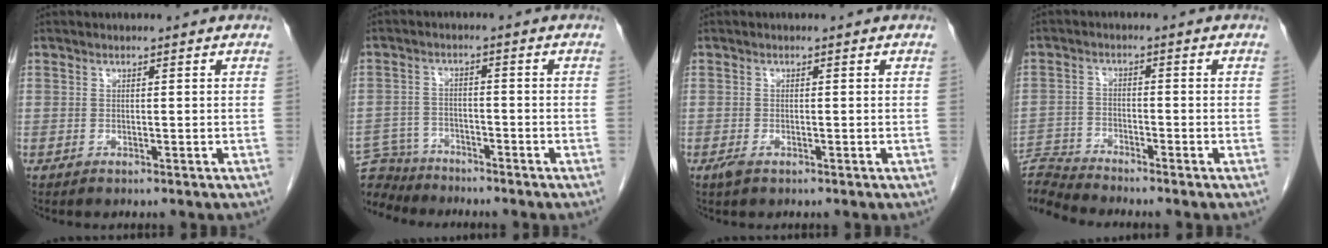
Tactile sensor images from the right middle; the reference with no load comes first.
{"total": 7.3, "force": [-7.0, 2.1, 0.0], "torque": [-0.002, 0.001, -0.128]}
{"total": 1.3, "force": [-0.7, 0.5, 0.9], "torque": [-0.020, -0.002, -0.010]}
{"total": 6.4, "force": [-6.2, -1.2, -0.6], "torque": [0.006, -0.001, -0.119]}